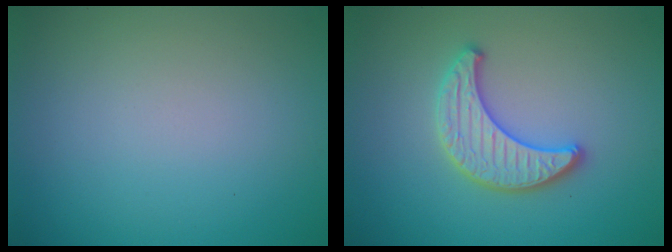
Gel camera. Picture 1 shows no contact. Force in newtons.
{"total": 3.3, "press": 3.3, "slide": 0.3}